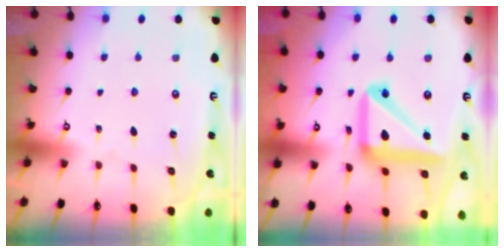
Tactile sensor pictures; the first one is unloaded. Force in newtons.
{"total": 16.5, "press": 16.4, "slide": 2.0}